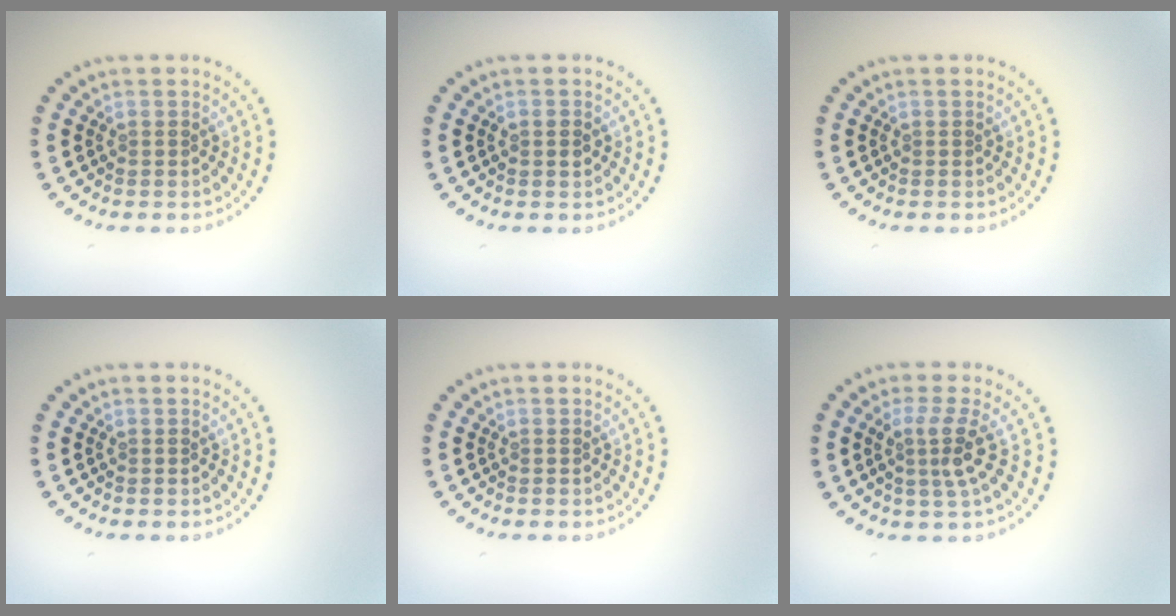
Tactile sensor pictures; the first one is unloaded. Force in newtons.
{"total": 1.2, "press": 1.2, "slide": 0.0}
{"total": 0.0}
{"total": 0.0}
{"total": 0.0}
{"total": 2.8, "press": 2.0, "slide": 1.9}